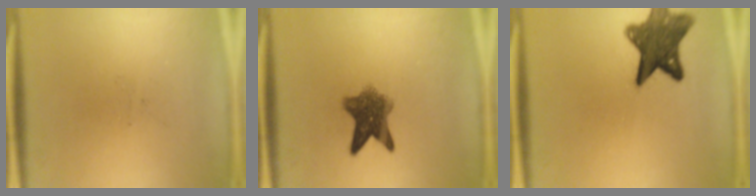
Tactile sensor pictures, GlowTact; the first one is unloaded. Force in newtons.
{"total": 7.2}
{"total": 10.5}